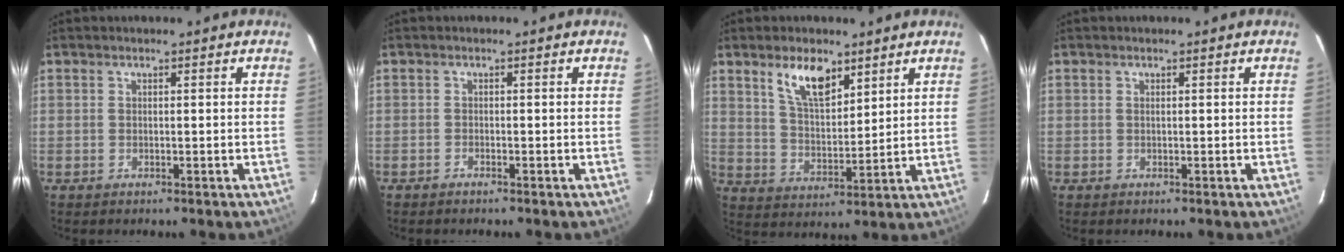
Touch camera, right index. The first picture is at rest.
{"total": 0.8, "force": [-0.7, 0.1, 0.1], "torque": [-0.004, 0.001, -0.016]}
{"total": 9.0, "force": [5.6, 3.8, 5.9], "torque": [-0.103, 0.005, 0.109]}
{"total": 0.0}